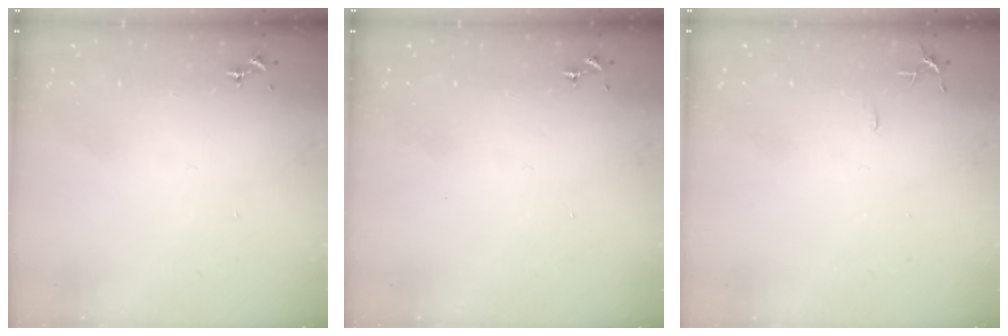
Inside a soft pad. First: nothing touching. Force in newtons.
{"total": 0.0}
{"total": 5.3, "press": 5.2, "slide": 0.6}